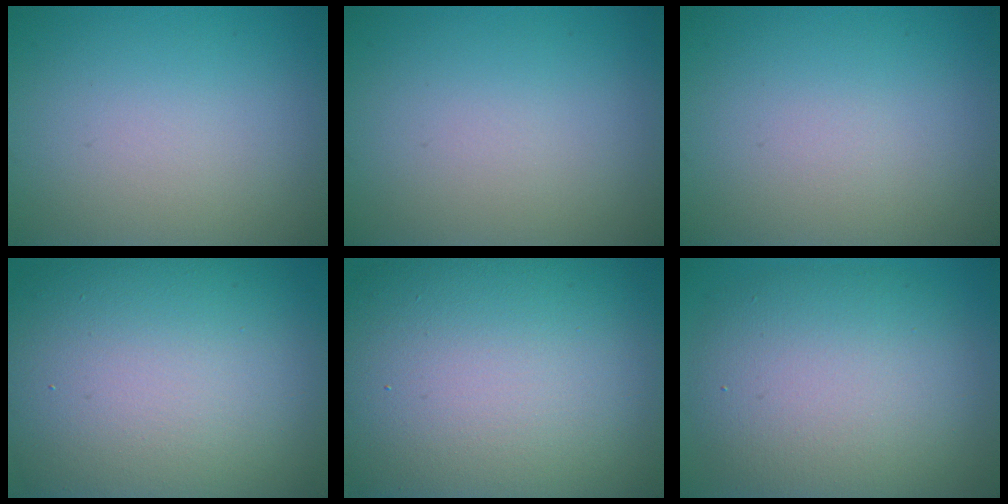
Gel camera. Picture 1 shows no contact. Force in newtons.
{"total": 0.0}
{"total": 0.0}
{"total": 17.9, "press": 17.8, "slide": 1.2}
{"total": 19.1, "press": 19.1, "slide": 1.0}
{"total": 9.6, "press": 9.6, "slide": 0.5}